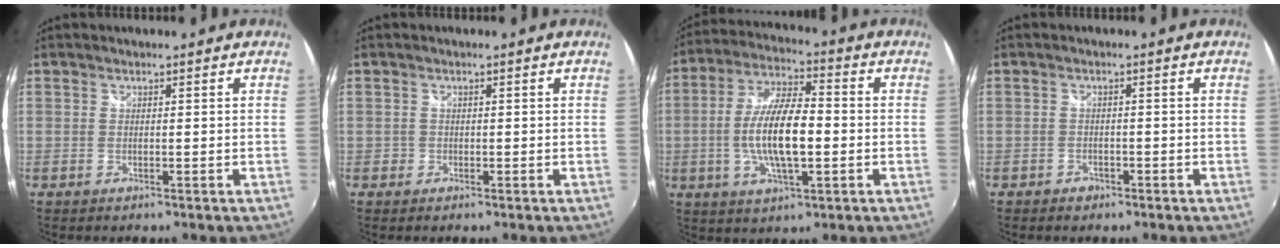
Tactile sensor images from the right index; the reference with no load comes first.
{"total": 1.3, "force": [-0.5, 1.2, 0.0], "torque": [-0.001, 0.005, -0.005]}
{"total": 13.0, "force": [-1.9, 4.2, 12.1], "torque": [-0.242, 0.000, -0.033]}
{"total": 2.1, "force": [-1.4, 1.5, 0.5], "torque": [-0.013, 0.001, -0.020]}